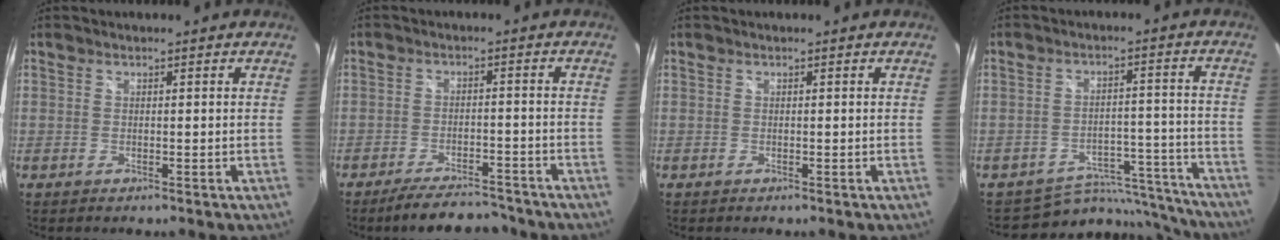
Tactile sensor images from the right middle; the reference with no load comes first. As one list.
[{"total": 9.5, "force": [-8.4, 2.3, 3.7], "torque": [-0.085, 0.003, -0.123]}, {"total": 0.0}, {"total": 12.0, "force": [-11.4, 3.8, 0.6], "torque": [-0.007, 0.035, -0.153]}]